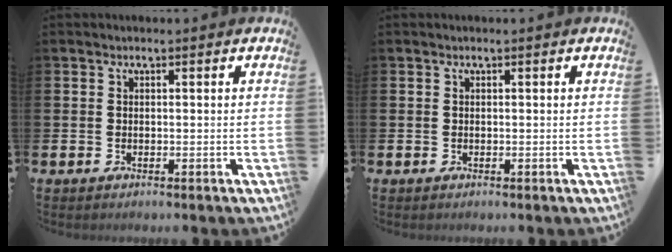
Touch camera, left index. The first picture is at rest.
{"total": 0.0}